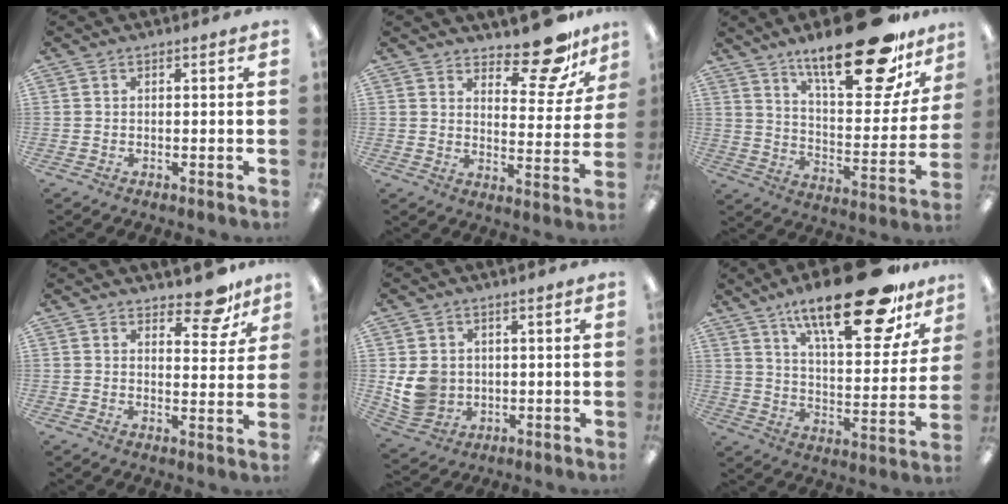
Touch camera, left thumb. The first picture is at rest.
{"total": 13.3, "force": [10.7, 4.5, 6.4], "torque": [-0.072, -0.081, 0.184]}
{"total": 26.0, "force": [18.2, 8.3, 16.5], "torque": [-0.238, -0.113, 0.295]}
{"total": 8.9, "force": [6.9, 3.5, 4.5], "torque": [-0.042, -0.046, 0.115]}
{"total": 7.9, "force": [0.7, 7.1, 3.3], "torque": [-0.075, 0.009, 0.018]}
{"total": 25.2, "force": [17.8, 7.5, 16.2], "torque": [-0.240, -0.112, 0.287]}